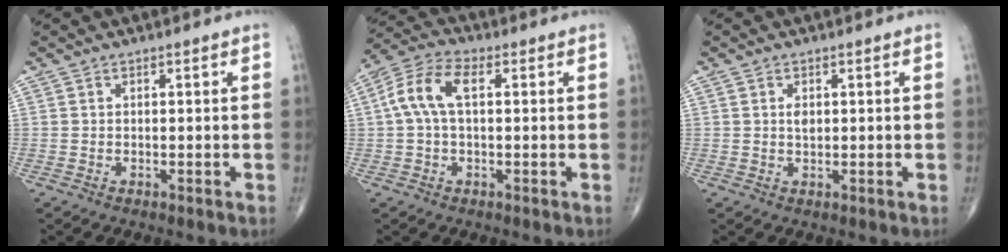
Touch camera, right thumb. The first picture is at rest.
{"total": 8.5, "force": [1.3, 4.4, 7.2], "torque": [-0.155, 0.030, 0.019]}
{"total": 1.7, "force": [0.4, 1.0, 1.3], "torque": [-0.020, -0.003, 0.008]}